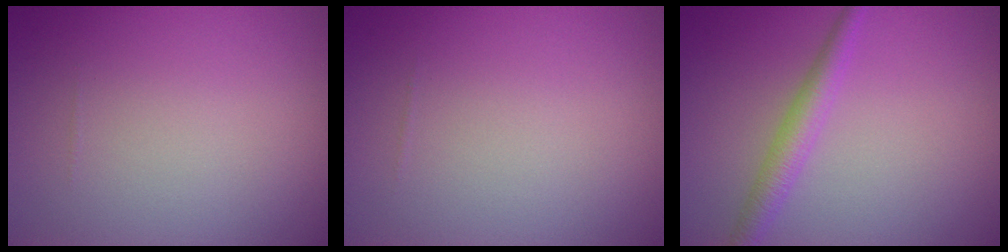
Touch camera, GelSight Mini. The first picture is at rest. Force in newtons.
{"total": 0.0}
{"total": 2.5, "press": 2.5, "slide": 0.0}